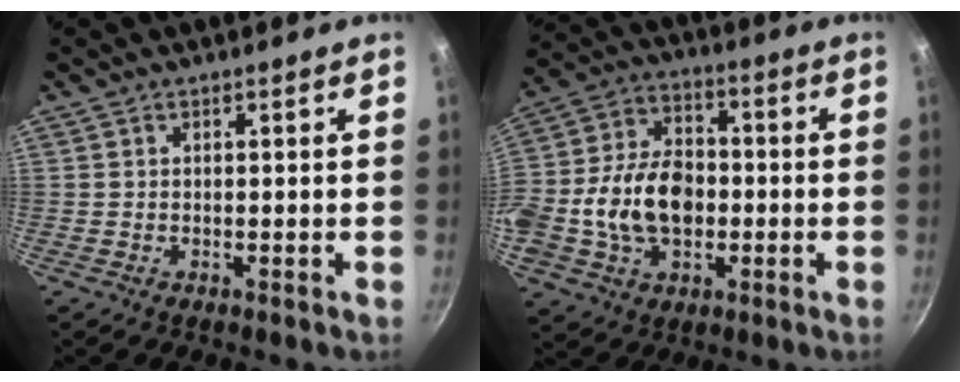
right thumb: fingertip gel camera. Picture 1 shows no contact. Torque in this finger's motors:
{"motor_torque": [0.41, 0.40, 0.47, -0.37, 0.34]}